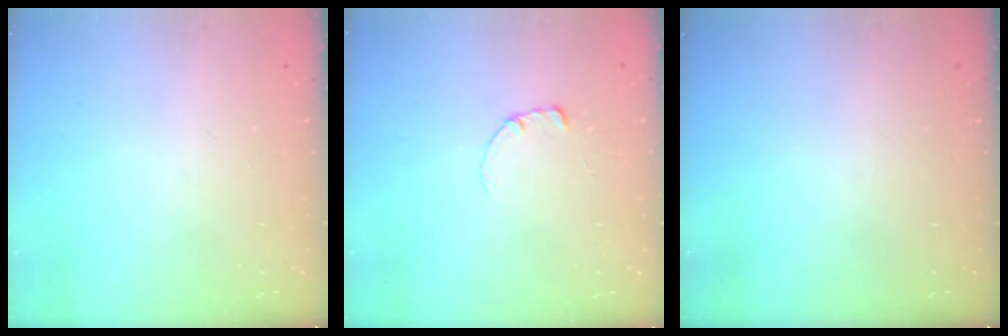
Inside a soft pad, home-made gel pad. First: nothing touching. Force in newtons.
{"total": 0.6, "press": 0.5, "slide": 0.2}
{"total": 0.0}